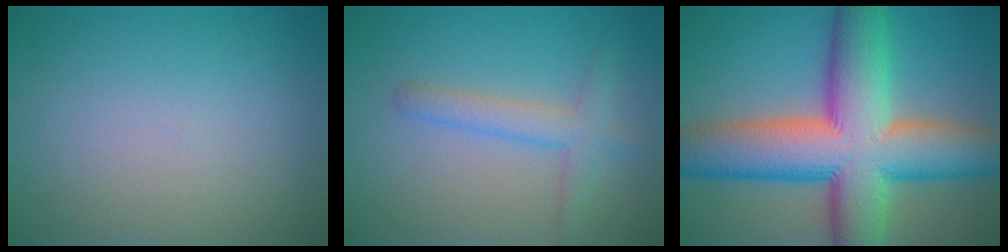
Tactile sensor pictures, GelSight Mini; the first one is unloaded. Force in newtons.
{"total": 2.8, "press": 2.8, "slide": 0.2}
{"total": 14.9, "press": 14.9, "slide": 0.7}